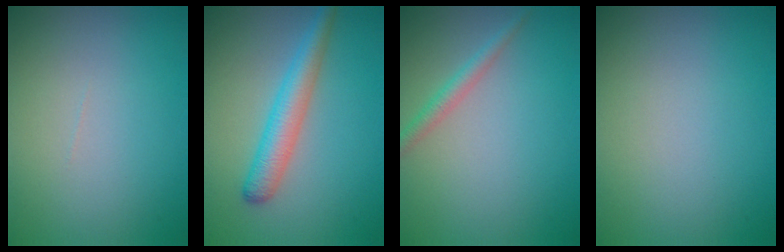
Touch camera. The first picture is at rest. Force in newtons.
{"total": 3.7, "press": 3.7, "slide": 0.1}
{"total": 1.6, "press": 1.6, "slide": 0.0}
{"total": 0.0}